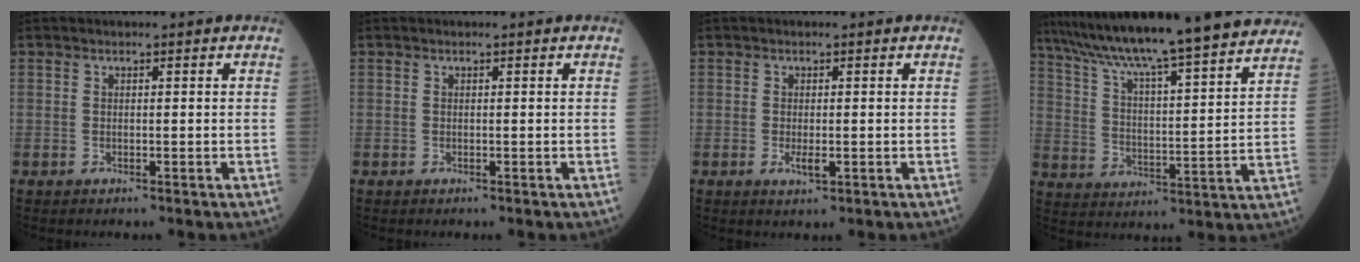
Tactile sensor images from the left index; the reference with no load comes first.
{"total": 0.0}
{"total": 1.6, "force": [-0.2, 0.5, 1.5], "torque": [-0.032, -0.005, -0.002]}
{"total": 25.7, "force": [22.5, 0.6, 12.5], "torque": [-0.206, -0.009, 0.321]}